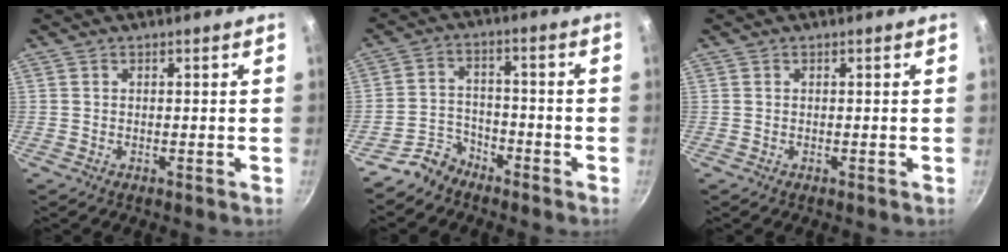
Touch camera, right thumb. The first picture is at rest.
{"total": 5.9, "force": [-4.9, 3.2, 0.7], "torque": [-0.001, 0.052, -0.096]}
{"total": 0.0}